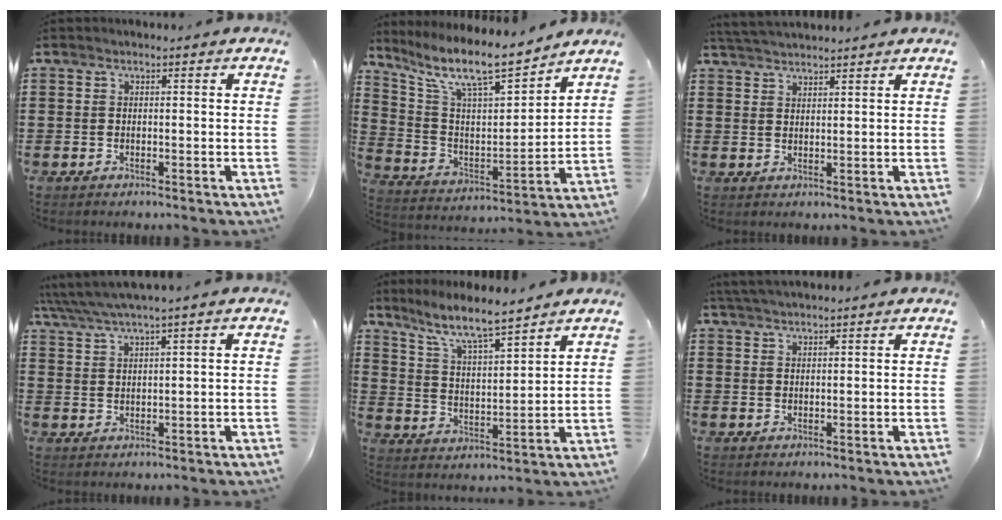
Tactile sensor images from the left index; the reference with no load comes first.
{"total": 10.3, "force": [8.5, 1.9, 5.5], "torque": [-0.135, -0.053, 0.142]}
{"total": 2.6, "force": [2.6, -0.2, 0.3], "torque": [-0.014, -0.003, 0.050]}
{"total": 3.0, "force": [2.4, -0.3, 1.9], "torque": [-0.044, -0.006, 0.041]}
{"total": 7.1, "force": [6.2, 0.4, 3.5], "torque": [-0.092, -0.033, 0.105]}
{"total": 2.2, "force": [2.1, -0.1, 0.6], "torque": [-0.018, 0.000, 0.041]}